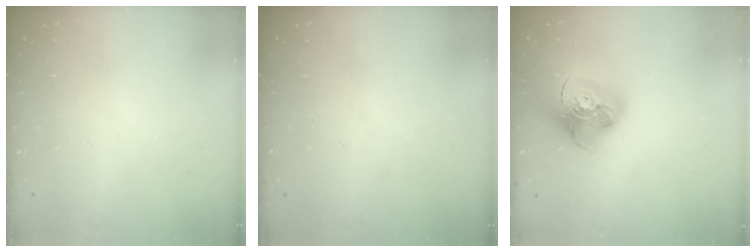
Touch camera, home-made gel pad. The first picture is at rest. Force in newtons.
{"total": 0.0}
{"total": 17.2, "press": 17.0, "slide": 1.9}